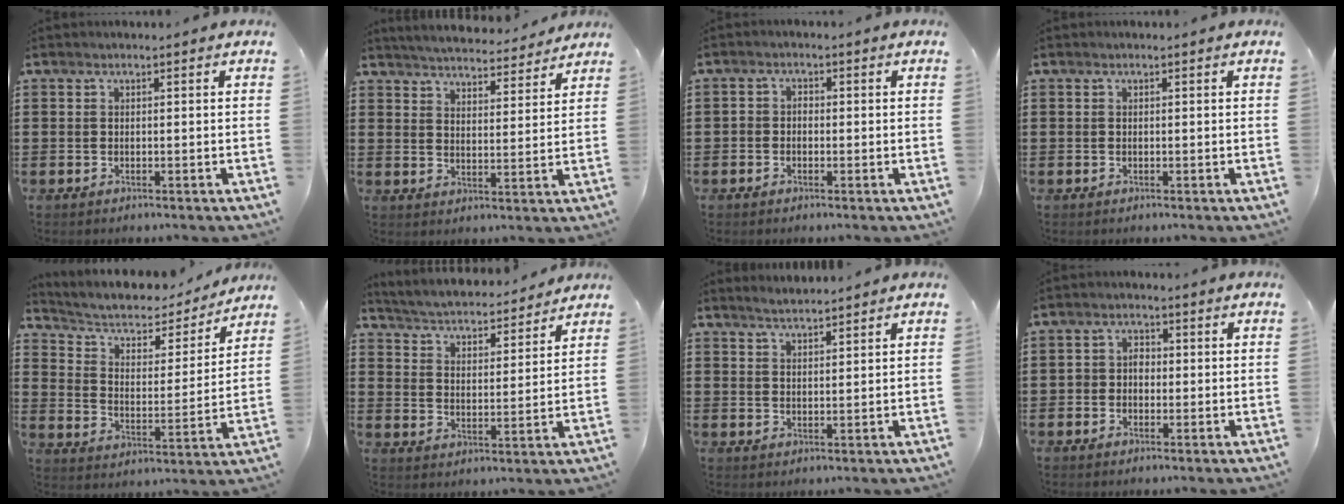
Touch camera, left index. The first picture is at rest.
{"total": 4.8, "force": [4.8, 0.0, 0.6], "torque": [-0.032, -0.031, 0.082]}
{"total": 1.4, "force": [-0.8, 1.0, 0.7], "torque": [-0.017, 0.005, -0.017]}
{"total": 0.0}
{"total": 5.0, "force": [4.0, 2.1, 2.1], "torque": [-0.062, -0.021, 0.060]}
{"total": 3.9, "force": [3.9, -0.1, 0.4], "torque": [-0.031, -0.033, 0.062]}
{"total": 2.1, "force": [2.0, 0.0, 0.3], "torque": [-0.011, 0.002, 0.039]}
{"total": 2.4, "force": [-0.5, 1.9, 1.4], "torque": [-0.032, 0.008, -0.014]}